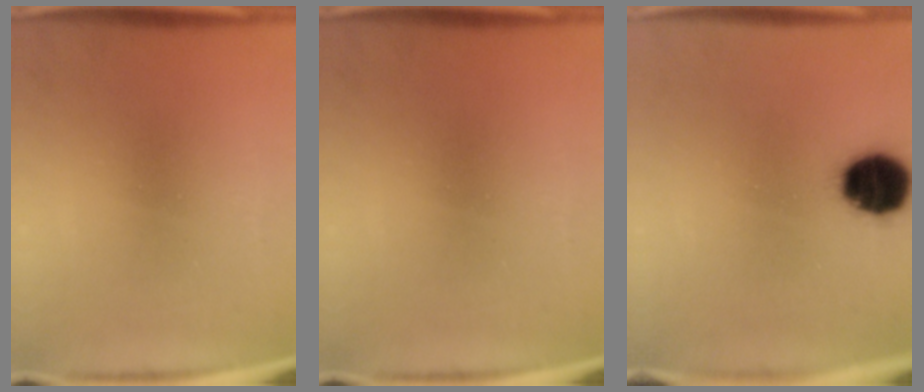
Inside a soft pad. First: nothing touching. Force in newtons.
{"total": 0.0}
{"total": 12.8}